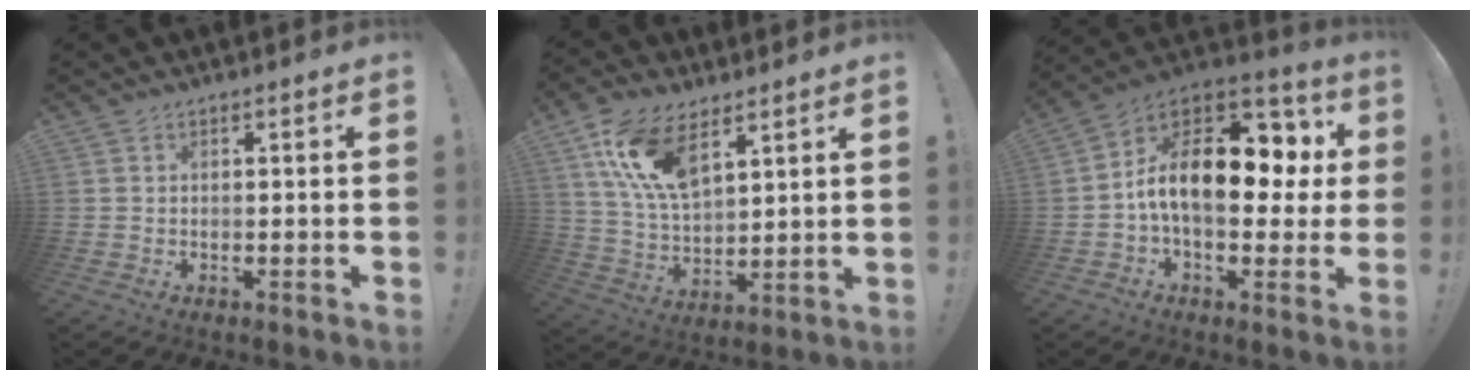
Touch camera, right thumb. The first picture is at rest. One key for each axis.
{"total": 14.8, "fx": 8.7, "fy": 7.3, "fz": 9.6, "tx": -0.201, "ty": -0.037, "tz": 0.161}
{"total": 18.7, "fx": 1.1, "fy": 10.7, "fz": 15.3, "tx": -0.249, "ty": 0.007, "tz": 0.023}